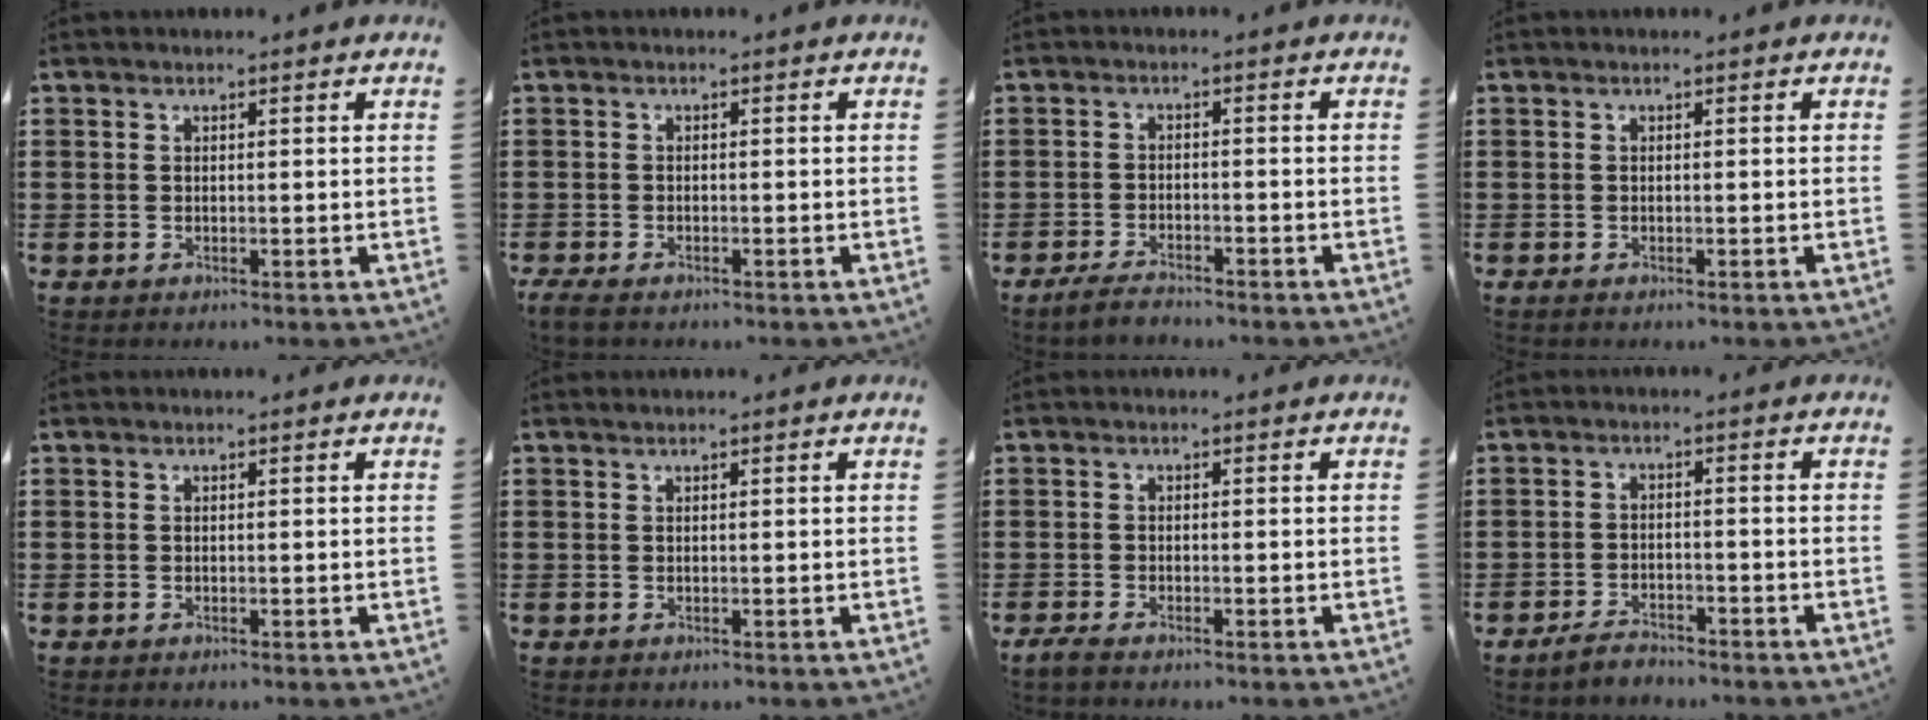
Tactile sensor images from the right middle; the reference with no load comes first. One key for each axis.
{"total": 1.1, "fx": -0.9, "fy": 0.2, "fz": 0.7, "tx": -0.021, "ty": -0.004, "tz": -0.019}
{"total": 2.6, "fx": -2.3, "fy": 0.6, "fz": 1.0, "tx": -0.027, "ty": 0.002, "tz": -0.049}
{"total": 0.0}
{"total": 0.0}
{"total": 0.0}
{"total": 1.0, "fx": -0.8, "fy": 0.0, "fz": 0.7, "tx": -0.020, "ty": -0.006, "tz": -0.016}
{"total": 2.6, "fx": -2.4, "fy": 0.5, "fz": 0.8, "tx": -0.017, "ty": 0.005, "tz": -0.049}